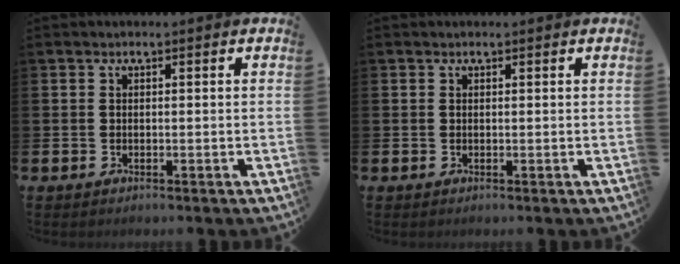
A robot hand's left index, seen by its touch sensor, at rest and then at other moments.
{"total": 0.0}